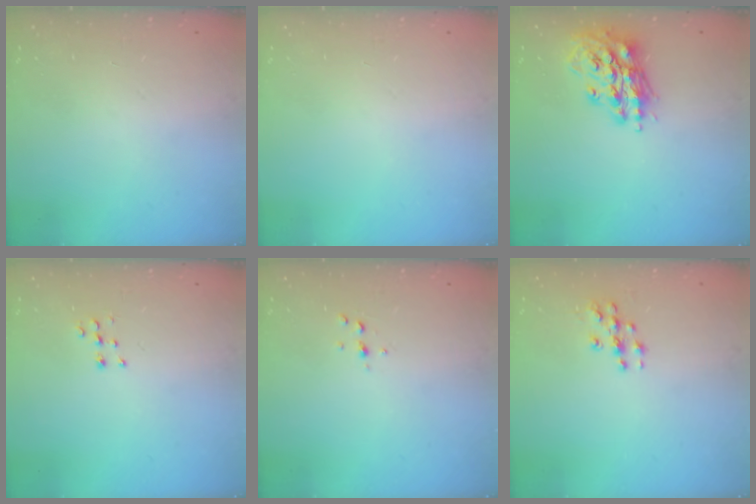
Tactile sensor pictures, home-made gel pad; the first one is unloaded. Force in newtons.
{"total": 0.0}
{"total": 14.9, "press": 14.9, "slide": 1.6}
{"total": 5.2, "press": 5.2, "slide": 0.2}
{"total": 2.6, "press": 2.6, "slide": 0.3}
{"total": 5.4, "press": 5.4, "slide": 0.5}